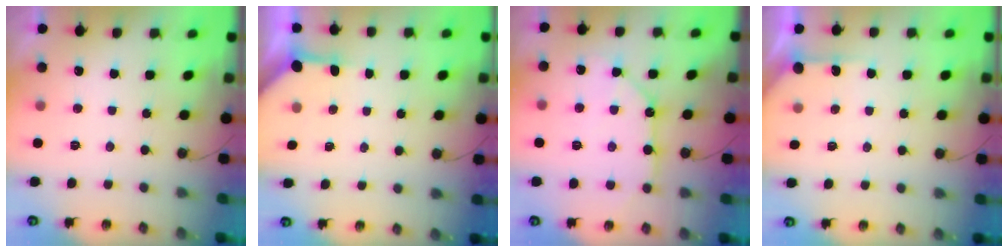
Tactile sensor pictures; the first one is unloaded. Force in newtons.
{"total": 3.5, "press": 3.5, "slide": 0.5}
{"total": 9.9, "press": 9.8, "slide": 0.9}
{"total": 4.4, "press": 4.3, "slide": 0.5}